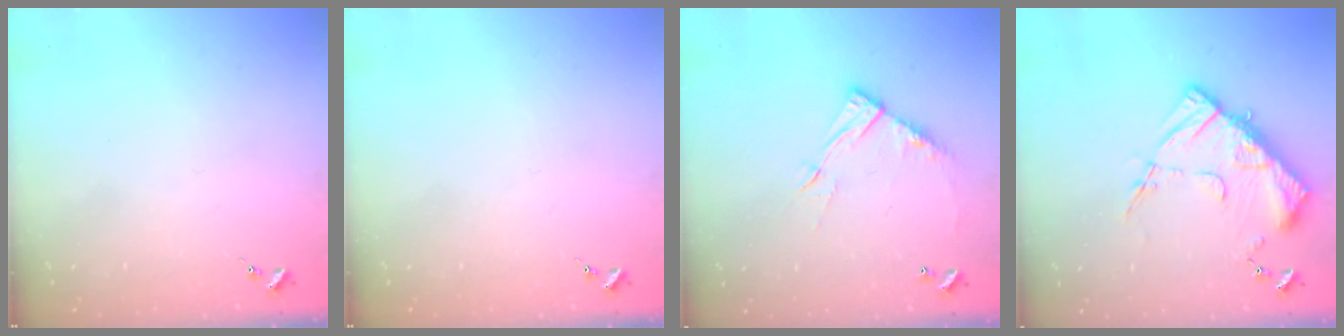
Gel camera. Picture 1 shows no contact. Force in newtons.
{"total": 0.0}
{"total": 11.5, "press": 11.5, "slide": 0.8}
{"total": 14.8, "press": 14.7, "slide": 1.4}